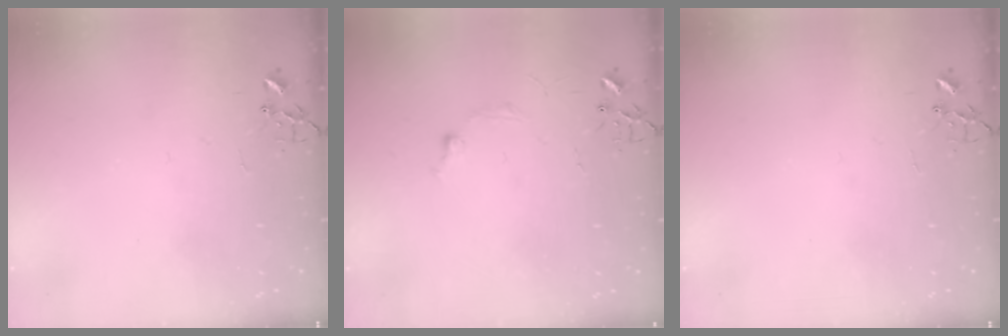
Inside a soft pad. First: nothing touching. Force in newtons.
{"total": 5.8, "press": 5.7, "slide": 0.7}
{"total": 0.0}